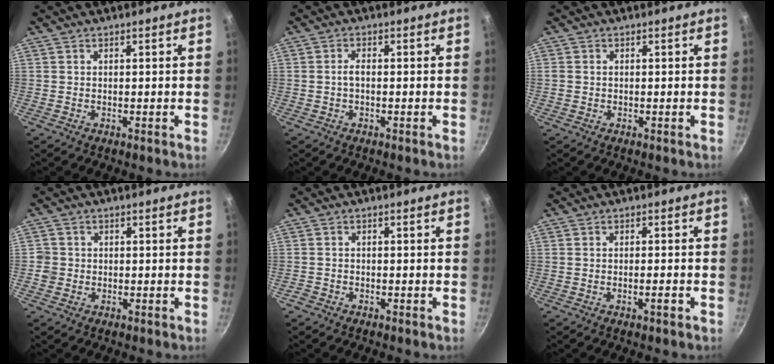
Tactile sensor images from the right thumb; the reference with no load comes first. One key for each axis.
{"total": 1.8, "fx": -0.3, "fy": 0.9, "fz": 1.5, "tx": -0.030, "ty": 0.010, "tz": -0.007}
{"total": 1.1, "fx": -0.2, "fy": 0.9, "fz": 0.5, "tx": -0.009, "ty": 0.003, "tz": -0.004}
{"total": 2.4, "fx": -0.6, "fy": 2.3, "fz": 0.6, "tx": -0.001, "ty": 0.010, "tz": -0.012}
{"total": 1.3, "fx": -1.0, "fy": 0.7, "fz": 0.3, "tx": -0.016, "ty": 0.012, "tz": -0.022}
{"total": 1.8, "fx": -0.9, "fy": 0.3, "fz": 1.6, "tx": -0.029, "ty": 0.006, "tz": -0.016}